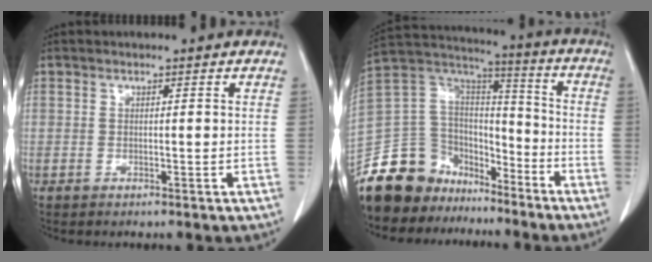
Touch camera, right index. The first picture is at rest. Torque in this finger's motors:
{"motor_torque": [0.04, -0.20, -0.24, -0.21]}